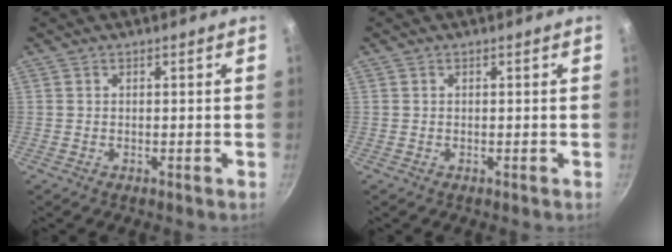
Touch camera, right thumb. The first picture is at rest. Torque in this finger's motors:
{"motor_torque": [-0.02, -0.03, 0.03, 0.02, 0.04]}